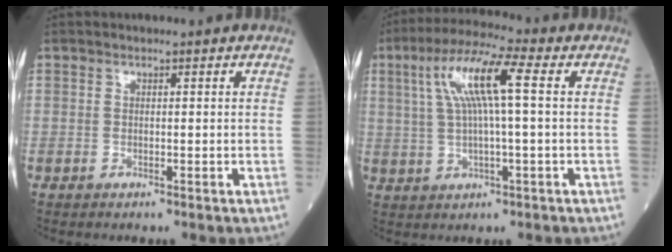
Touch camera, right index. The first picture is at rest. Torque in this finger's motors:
{"motor_torque": [1.43, 0.40, 0.27, 0.19]}